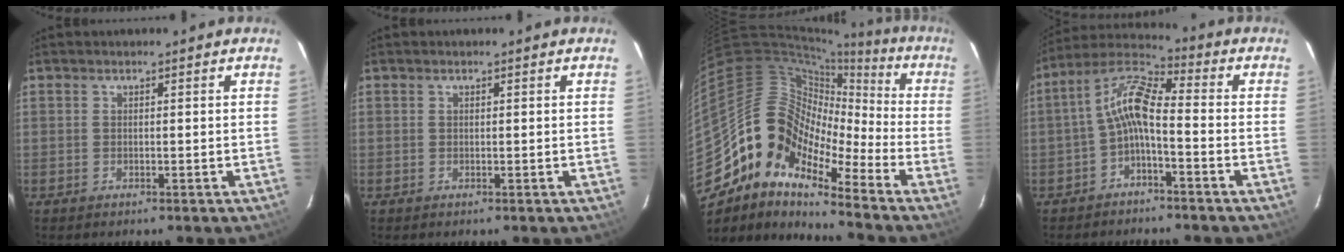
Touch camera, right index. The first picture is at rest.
{"total": 0.0}
{"total": 14.0, "force": [-9.9, 7.4, 6.7], "torque": [-0.104, 0.013, -0.218]}
{"total": 7.9, "force": [-2.4, 2.6, 7.1], "torque": [-0.163, 0.023, -0.050]}